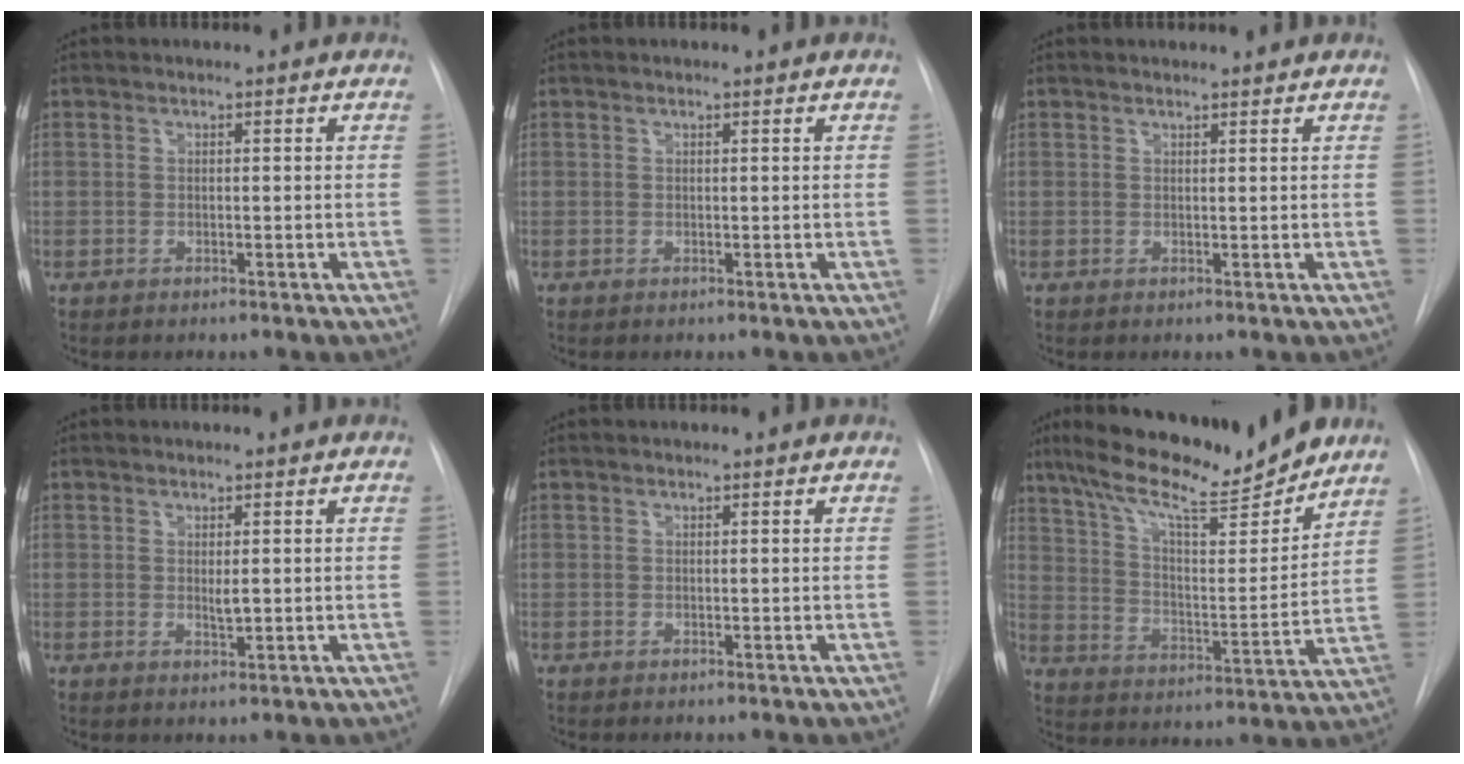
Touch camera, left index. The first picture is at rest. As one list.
[{"total": 0.0}, {"total": 1.9, "force": [1.9, 0.1, 0.2], "torque": [-0.008, 0.006, 0.024]}, {"total": 1.3, "force": [0.2, 0.3, 1.2], "torque": [-0.024, -0.005, 0.007]}, {"total": 0.0}, {"total": 20.6, "force": [16.6, 3.4, 11.6], "torque": [-0.198, 0.003, 0.262]}]